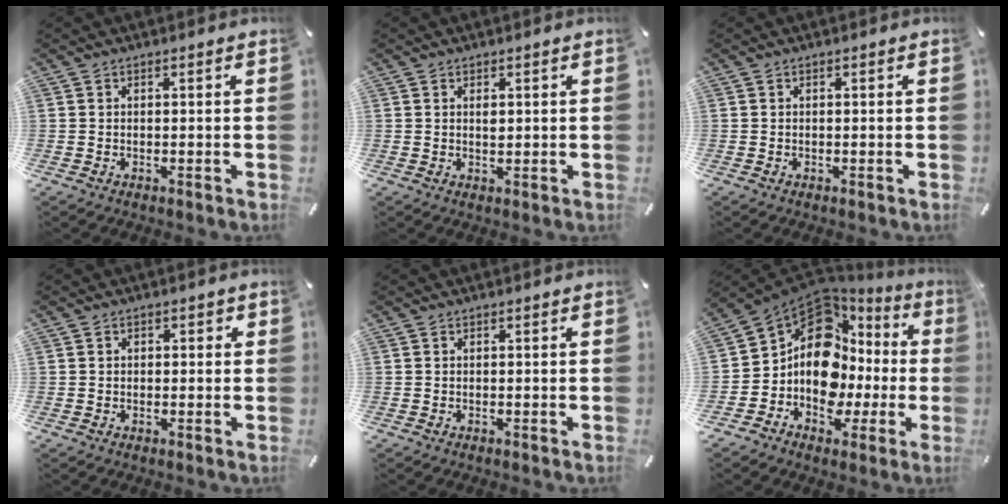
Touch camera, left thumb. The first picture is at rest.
{"total": 1.2, "force": [0.4, 0.7, 1.0], "torque": [-0.022, 0.001, 0.006]}
{"total": 0.0}
{"total": 1.3, "force": [-0.1, 1.2, 0.7], "torque": [-0.014, 0.007, -0.005]}
{"total": 0.0}
{"total": 14.2, "force": [1.5, 12.0, 7.6], "torque": [-0.135, -0.048, 0.031]}